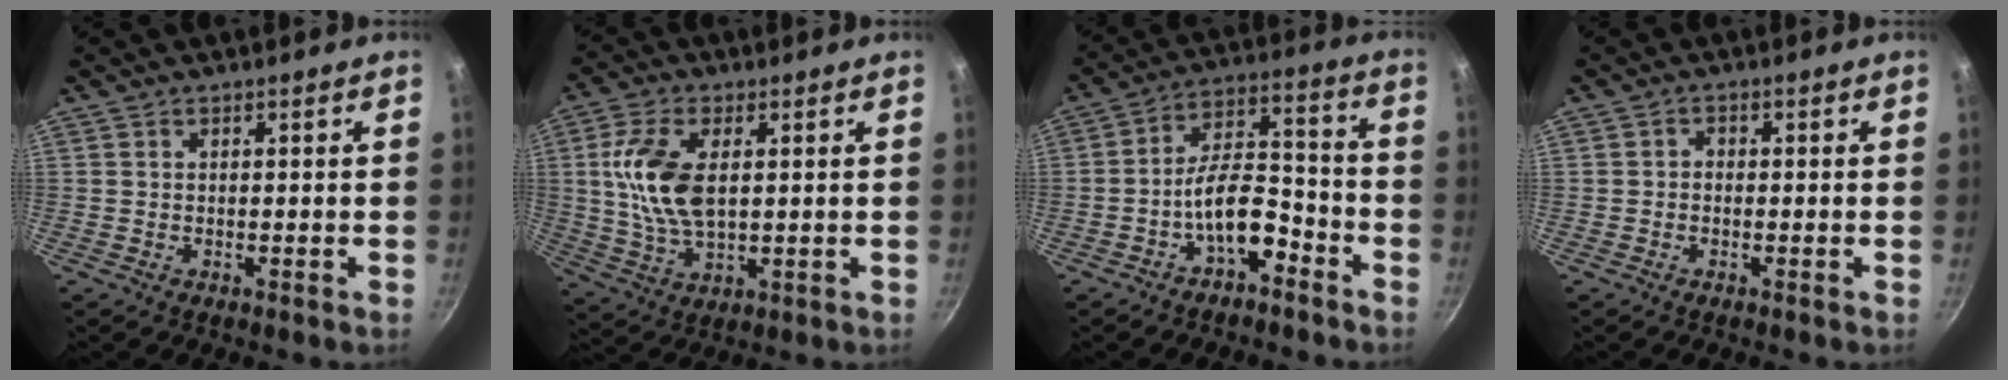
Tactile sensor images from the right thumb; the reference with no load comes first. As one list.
[{"total": 11.9, "force": [1.9, 6.4, 9.8], "torque": [-0.191, -0.004, 0.037]}, {"total": 10.0, "force": [-5.3, 4.8, 7.1], "torque": [-0.096, 0.065, -0.089]}, {"total": 1.3, "force": [-0.5, 1.0, 0.6], "torque": [-0.008, 0.007, -0.011]}]